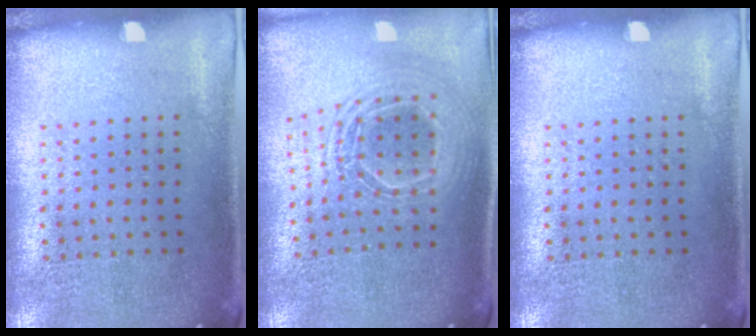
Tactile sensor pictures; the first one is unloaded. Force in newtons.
{"total": 2.0, "press": 1.6, "slide": 1.3}
{"total": 0.0}